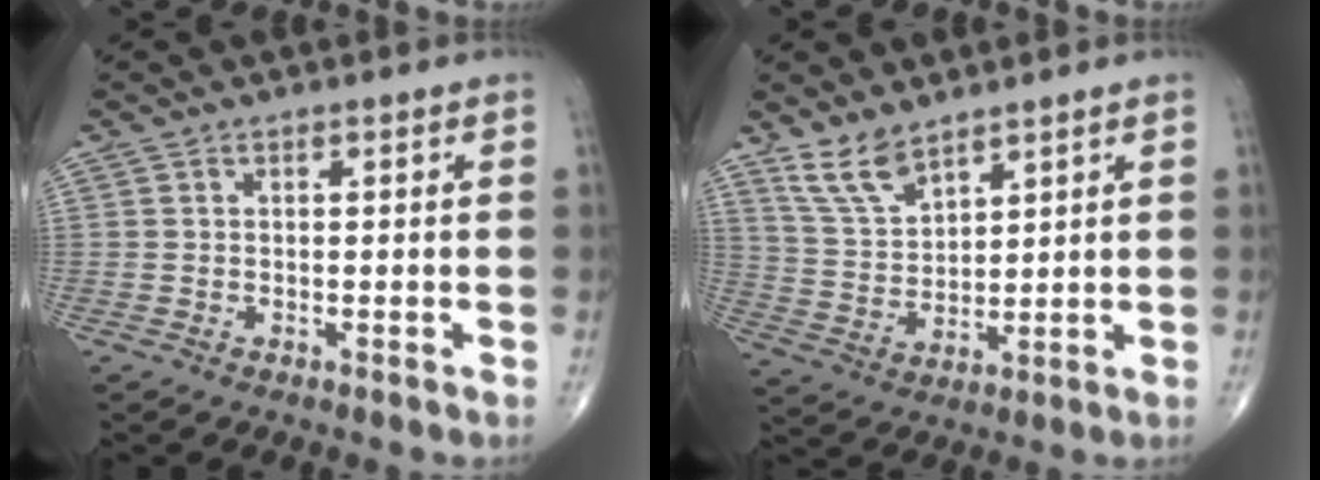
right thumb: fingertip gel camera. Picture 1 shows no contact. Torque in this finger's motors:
{"motor_torque": [0.27, 0.31, 0.74, 0.72, 0.05]}